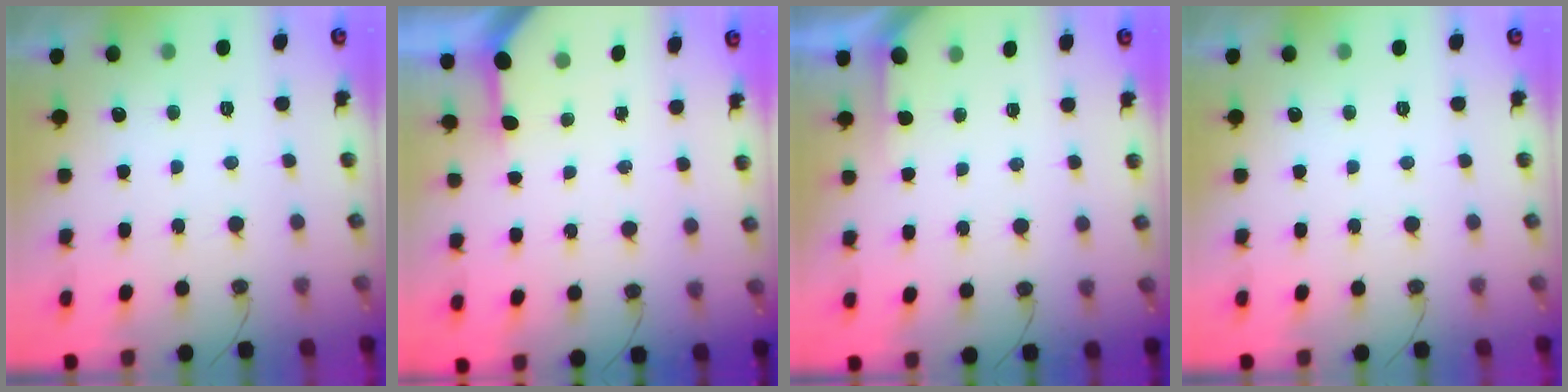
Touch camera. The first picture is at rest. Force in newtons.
{"total": 3.2, "press": 3.2, "slide": 0.4}
{"total": 2.2, "press": 2.2, "slide": 0.2}
{"total": 0.0}